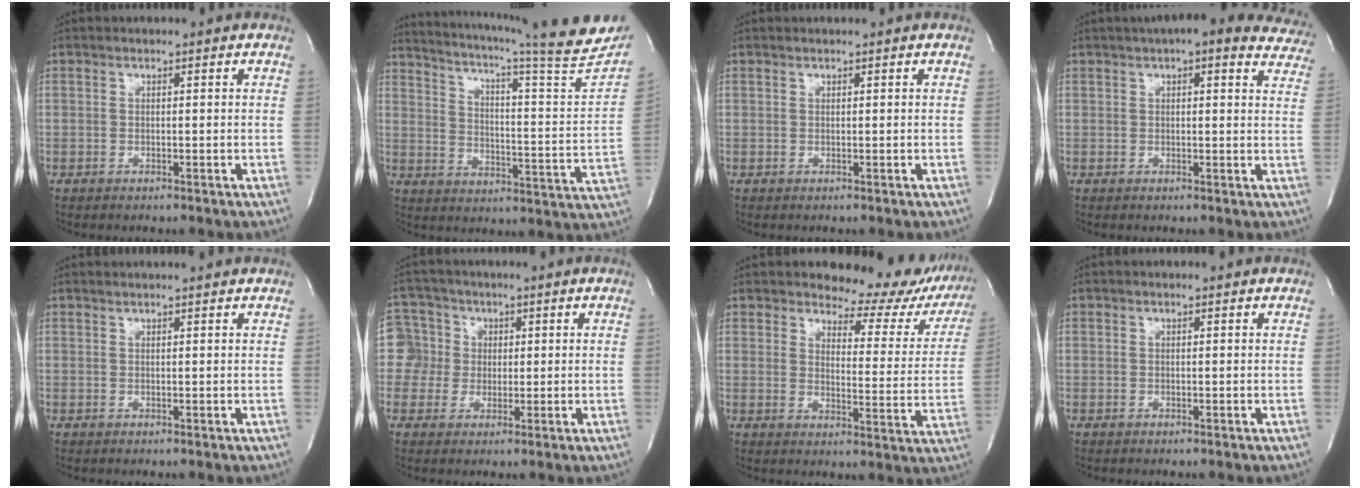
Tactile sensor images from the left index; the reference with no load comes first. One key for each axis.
{"total": 22.2, "fx": 18.7, "fy": 0.8, "fz": 12.0, "tx": -0.194, "ty": -0.053, "tz": 0.243}
{"total": 0.0}
{"total": 17.3, "fx": 14.6, "fy": 4.8, "fz": 7.9, "tx": -0.088, "ty": 0.019, "tz": 0.154}
{"total": 2.9, "fx": 2.7, "fy": -0.4, "fz": 0.9, "tx": -0.016, "ty": 0.012, "tz": 0.033}
{"total": 6.7, "fx": 0.9, "fy": 6.6, "fz": -0.6, "tx": 0.018, "ty": 0.024, "tz": 0.019}
{"total": 15.6, "fx": 14.4, "fy": 4.5, "fz": 4.0, "tx": -0.023, "ty": -0.070, "tz": 0.145}
{"total": 0.0}